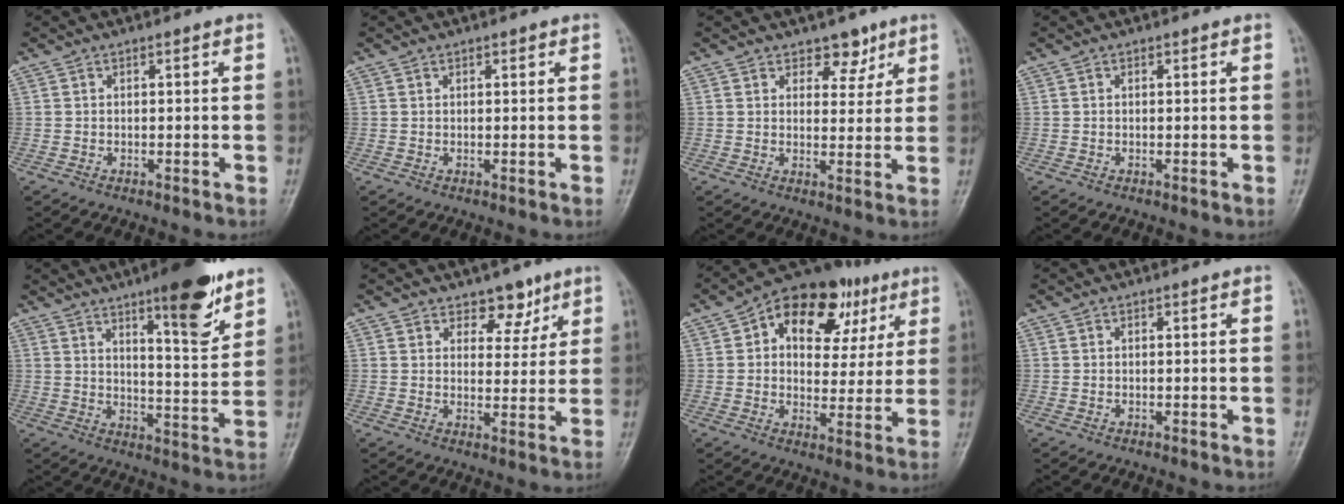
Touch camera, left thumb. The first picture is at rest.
{"total": 0.7, "force": [0.5, 0.4, 0.3], "torque": [0.000, -0.002, 0.005]}
{"total": 4.8, "force": [3.3, 3.0, 1.7], "torque": [0.010, -0.019, 0.047]}
{"total": 0.0}
{"total": 13.5, "force": [8.6, 3.1, 9.9], "torque": [-0.118, -0.057, 0.127]}
{"total": 5.7, "force": [3.9, 3.5, 2.1], "torque": [0.007, -0.024, 0.057]}
{"total": 18.4, "force": [7.5, 11.5, 12.3], "torque": [-0.127, 0.007, 0.107]}
{"total": 0.0}